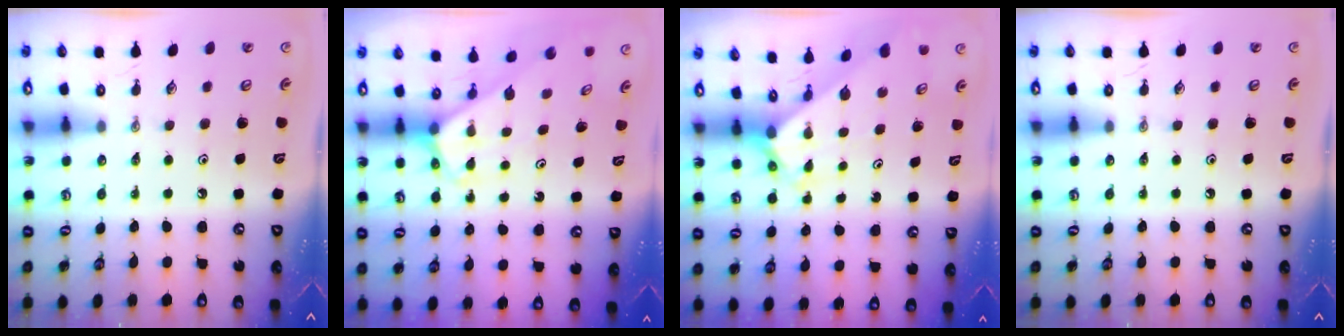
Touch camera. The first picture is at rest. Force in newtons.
{"total": 2.8, "press": 2.8, "slide": 0.1}
{"total": 2.3, "press": 2.3, "slide": 0.2}
{"total": 0.0}